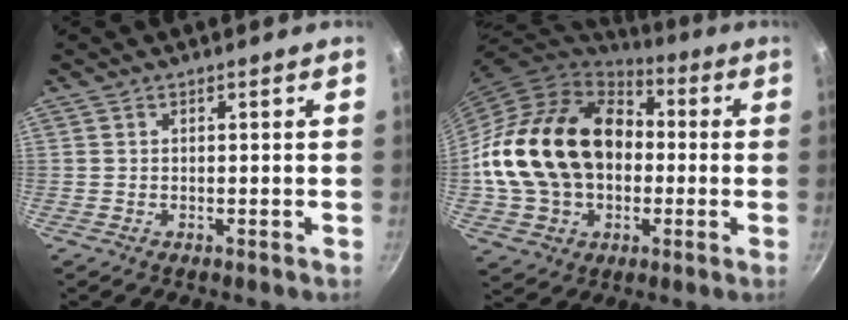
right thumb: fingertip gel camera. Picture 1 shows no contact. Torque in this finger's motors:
{"motor_torque": [-0.27, 2.36, 1.52, -1.25, 0.39]}